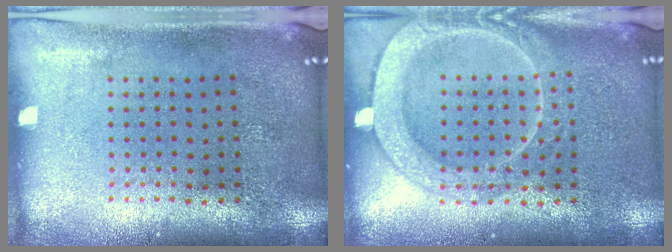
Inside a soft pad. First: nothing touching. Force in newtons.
{"total": 3.6, "press": 3.5, "slide": 0.6}